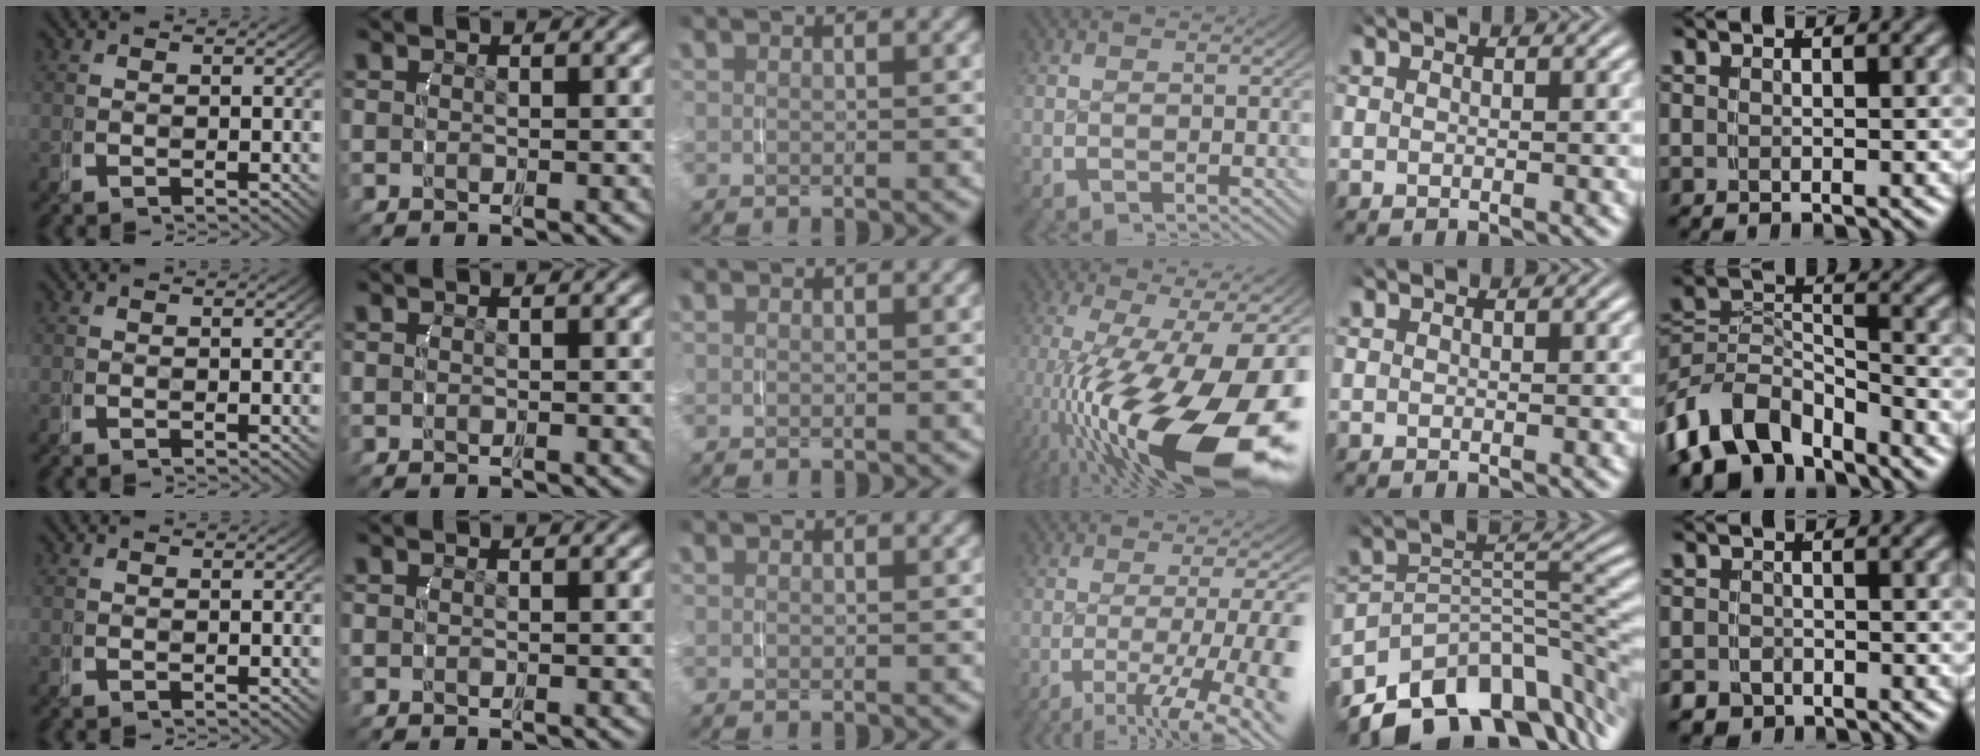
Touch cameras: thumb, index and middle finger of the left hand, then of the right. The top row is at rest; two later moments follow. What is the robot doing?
{"motion": "grasp_and_lifting", "object": "router"}